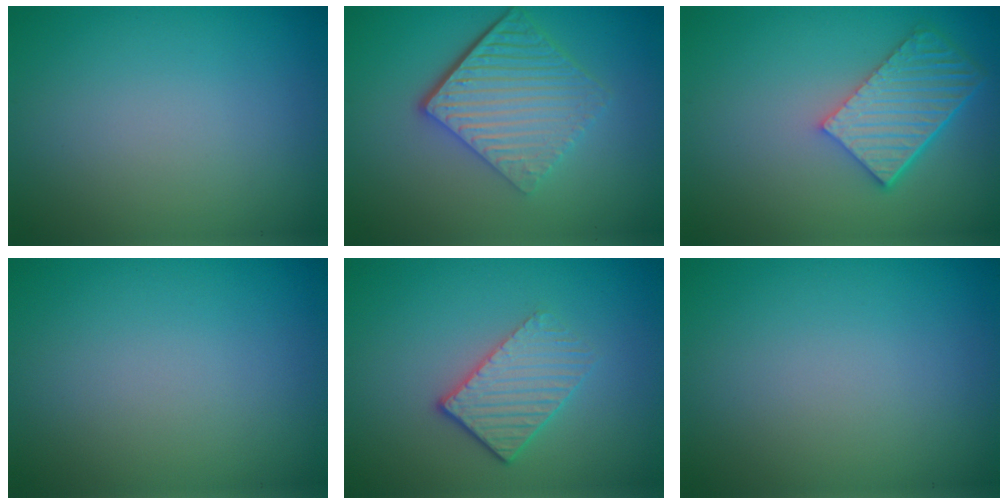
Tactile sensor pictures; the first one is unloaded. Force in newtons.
{"total": 6.4, "press": 4.2, "slide": 4.8}
{"total": 5.7, "press": 4.3, "slide": 3.8}
{"total": 0.0}
{"total": 3.3, "press": 2.7, "slide": 1.9}
{"total": 0.0}